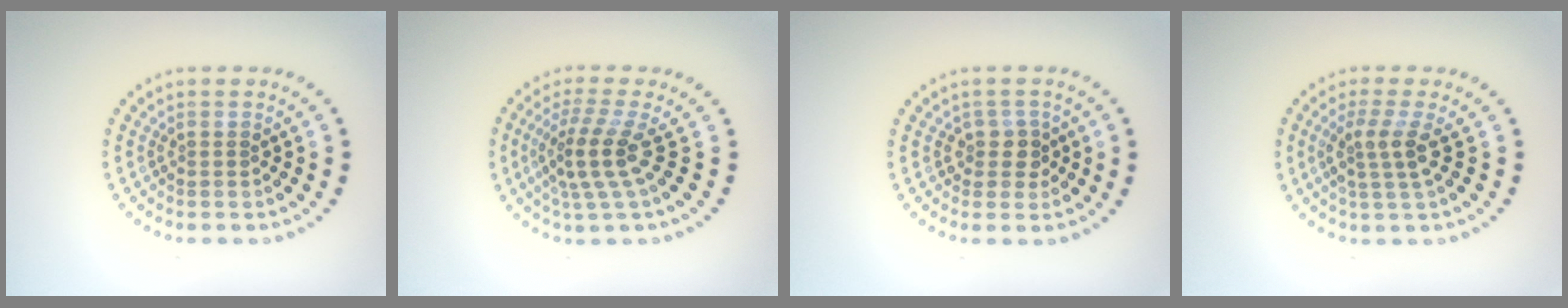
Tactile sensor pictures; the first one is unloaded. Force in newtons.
{"total": 3.6, "press": 2.7, "slide": 2.5}
{"total": 2.0, "press": 1.6, "slide": 1.3}
{"total": 2.7, "press": 2.0, "slide": 1.9}